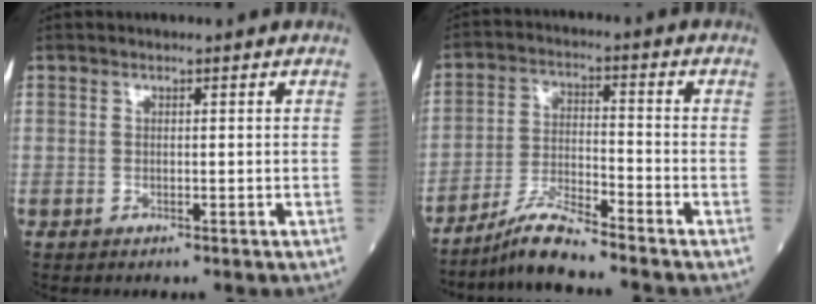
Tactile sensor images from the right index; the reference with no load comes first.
{"total": 6.9, "force": [-6.2, -0.6, 2.9], "torque": [-0.057, -0.017, -0.119]}